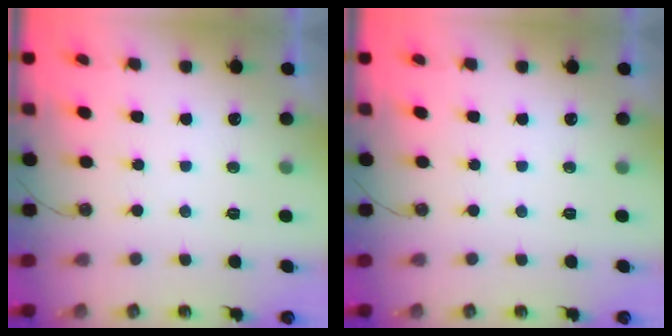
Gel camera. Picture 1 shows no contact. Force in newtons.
{"total": 0.0}